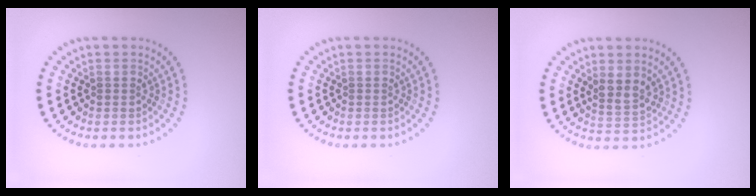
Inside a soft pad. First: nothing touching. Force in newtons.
{"total": 0.0}
{"total": 2.2, "press": 1.9, "slide": 1.1}